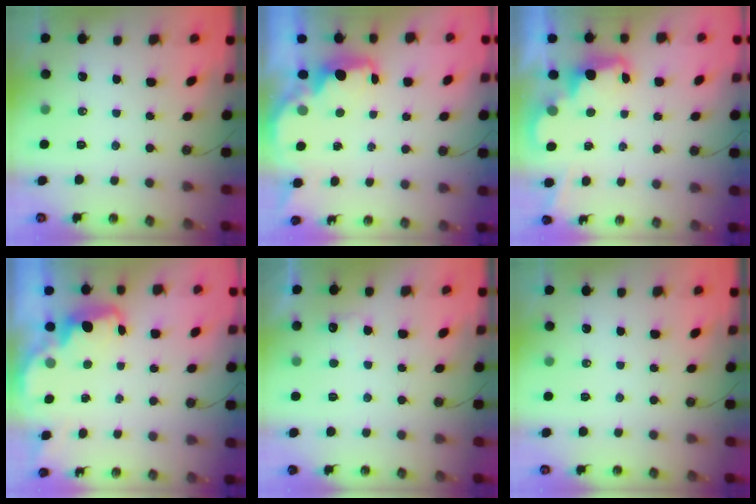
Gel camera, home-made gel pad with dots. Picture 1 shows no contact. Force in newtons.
{"total": 2.6, "press": 2.5, "slide": 0.8}
{"total": 2.4, "press": 2.3, "slide": 0.6}
{"total": 2.5, "press": 2.4, "slide": 0.7}
{"total": 4.4, "press": 4.2, "slide": 1.2}
{"total": 0.0}